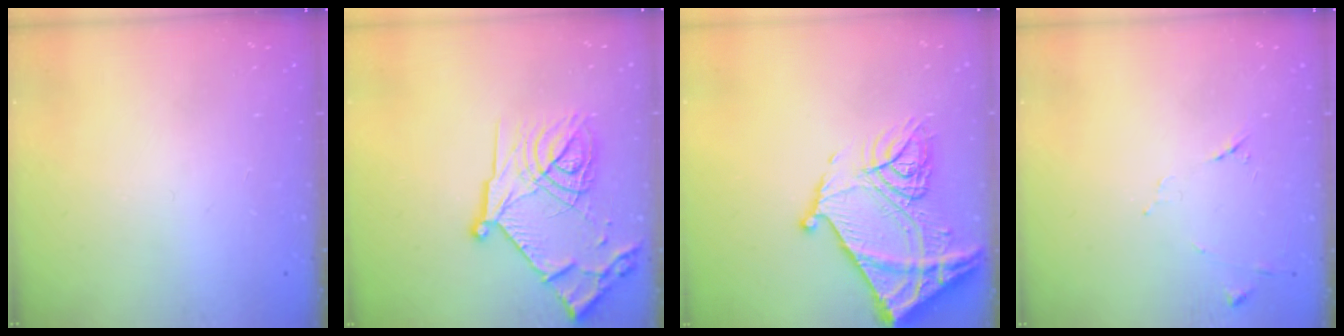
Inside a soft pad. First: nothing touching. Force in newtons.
{"total": 20.3, "press": 20.2, "slide": 1.9}
{"total": 19.8, "press": 19.7, "slide": 2.1}
{"total": 7.1, "press": 7.1, "slide": 0.7}